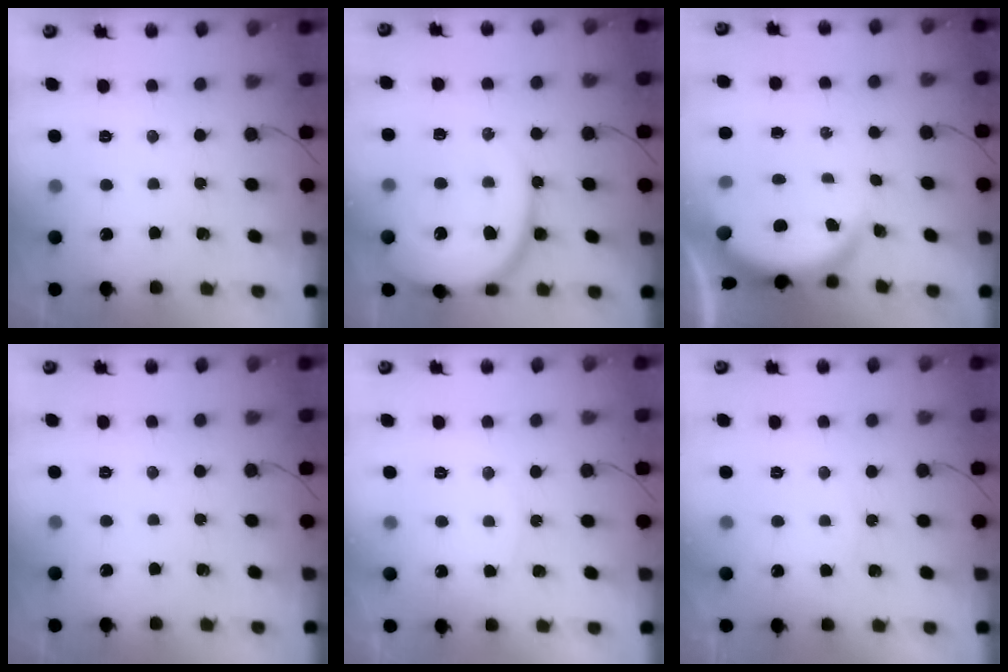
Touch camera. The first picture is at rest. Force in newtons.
{"total": 16.4, "press": 16.3, "slide": 1.6}
{"total": 3.7, "press": 3.7, "slide": 0.1}
{"total": 0.0}
{"total": 5.6, "press": 5.6, "slide": 0.5}
{"total": 2.2, "press": 2.1, "slide": 0.4}